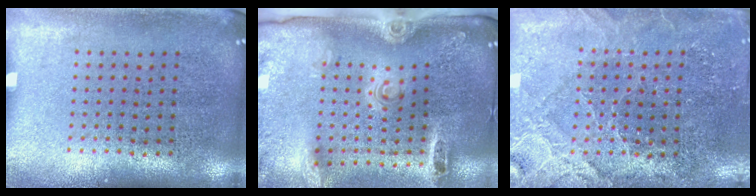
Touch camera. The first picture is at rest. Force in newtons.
{"total": 3.1, "press": 2.1, "slide": 2.3}
{"total": 3.2, "press": 3.1, "slide": 0.5}